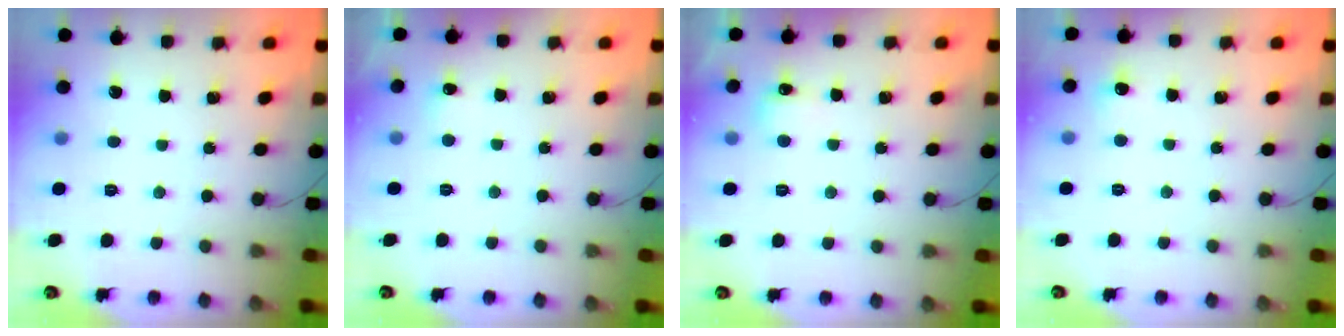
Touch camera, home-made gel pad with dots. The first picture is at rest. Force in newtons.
{"total": 3.6, "press": 3.4, "slide": 1.0}
{"total": 5.4, "press": 5.2, "slide": 1.7}
{"total": 3.9, "press": 3.7, "slide": 1.2}